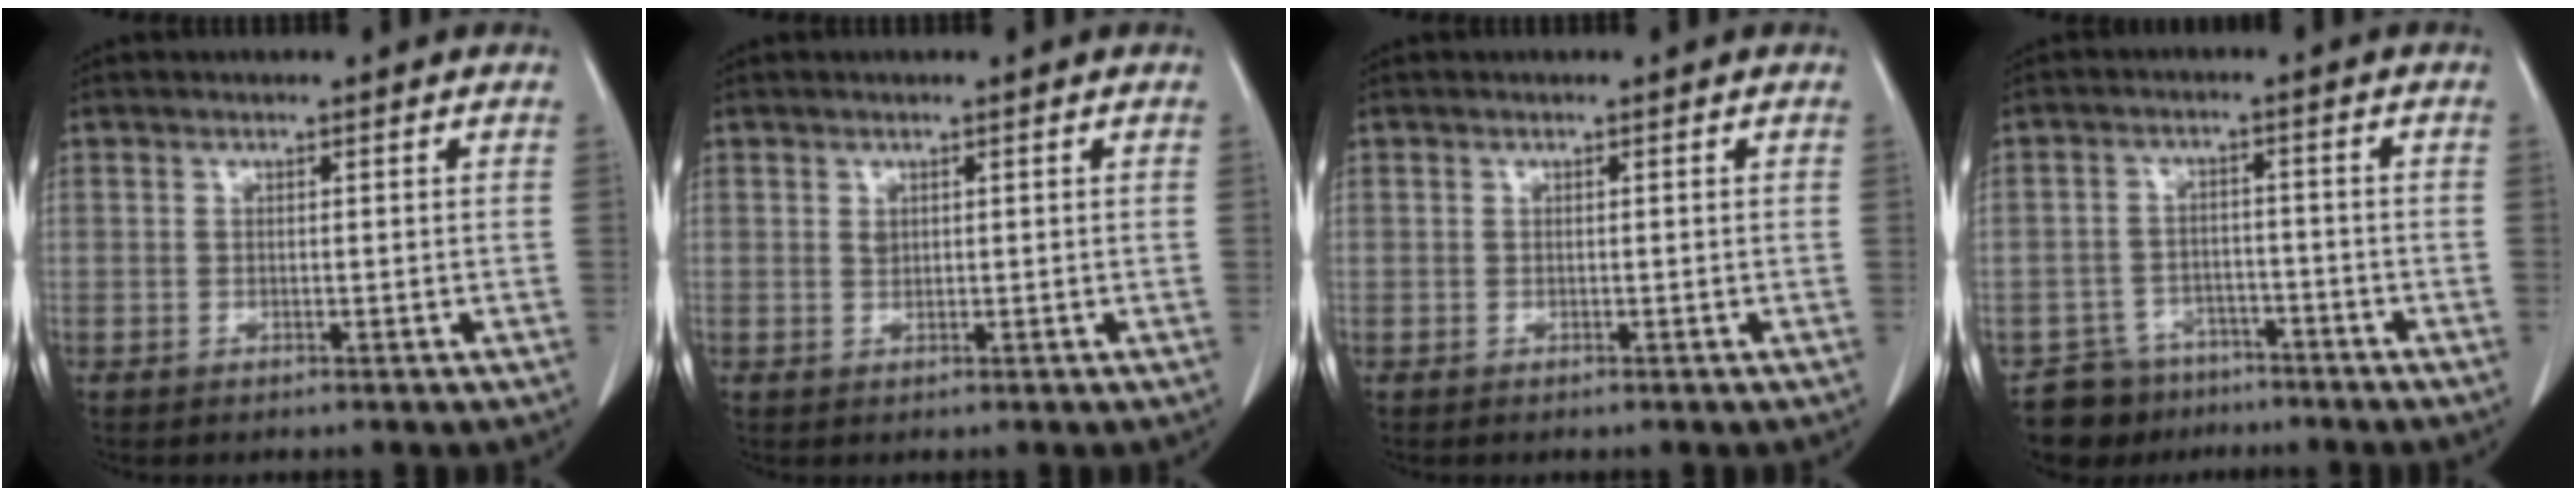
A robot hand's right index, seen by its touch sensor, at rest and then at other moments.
{"total": 0.8, "force": [0.4, 0.5, 0.4], "torque": [-0.006, -0.002, 0.008]}
{"total": 0.0}
{"total": 7.1, "force": [-5.7, 4.3, -0.3], "torque": [0.015, 0.022, -0.091]}